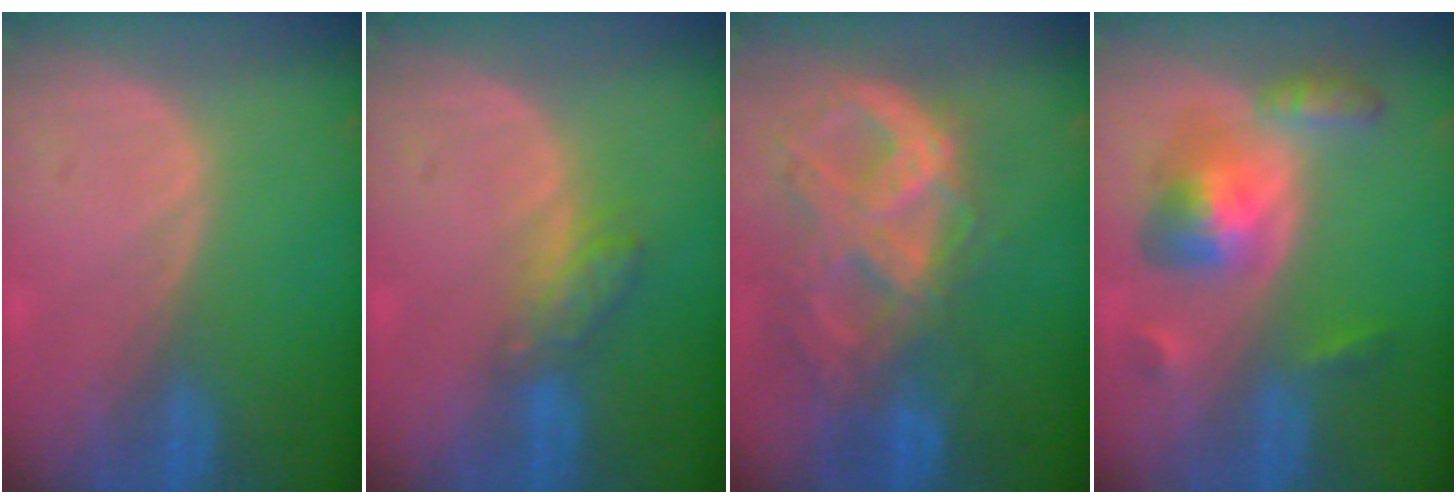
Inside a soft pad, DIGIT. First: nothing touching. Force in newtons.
{"total": 4.3, "press": 4.1, "slide": 1.5}
{"total": 10.8, "press": 9.1, "slide": 5.7}
{"total": 7.2, "press": 7.2, "slide": 0.5}